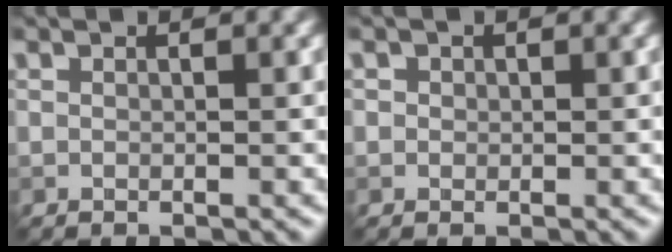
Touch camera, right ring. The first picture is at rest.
{"total": 0.7, "force": [0.2, 0.6, 0.1], "torque": [0.002, -0.002, -0.001]}